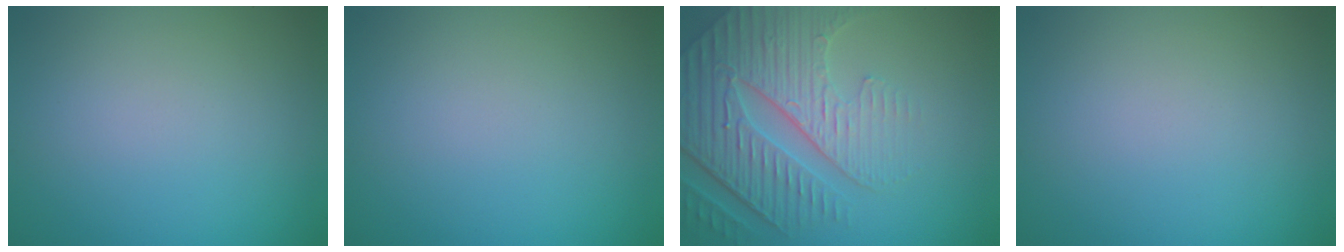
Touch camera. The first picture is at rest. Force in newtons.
{"total": 0.0}
{"total": 7.3, "press": 5.5, "slide": 4.7}
{"total": 0.0}